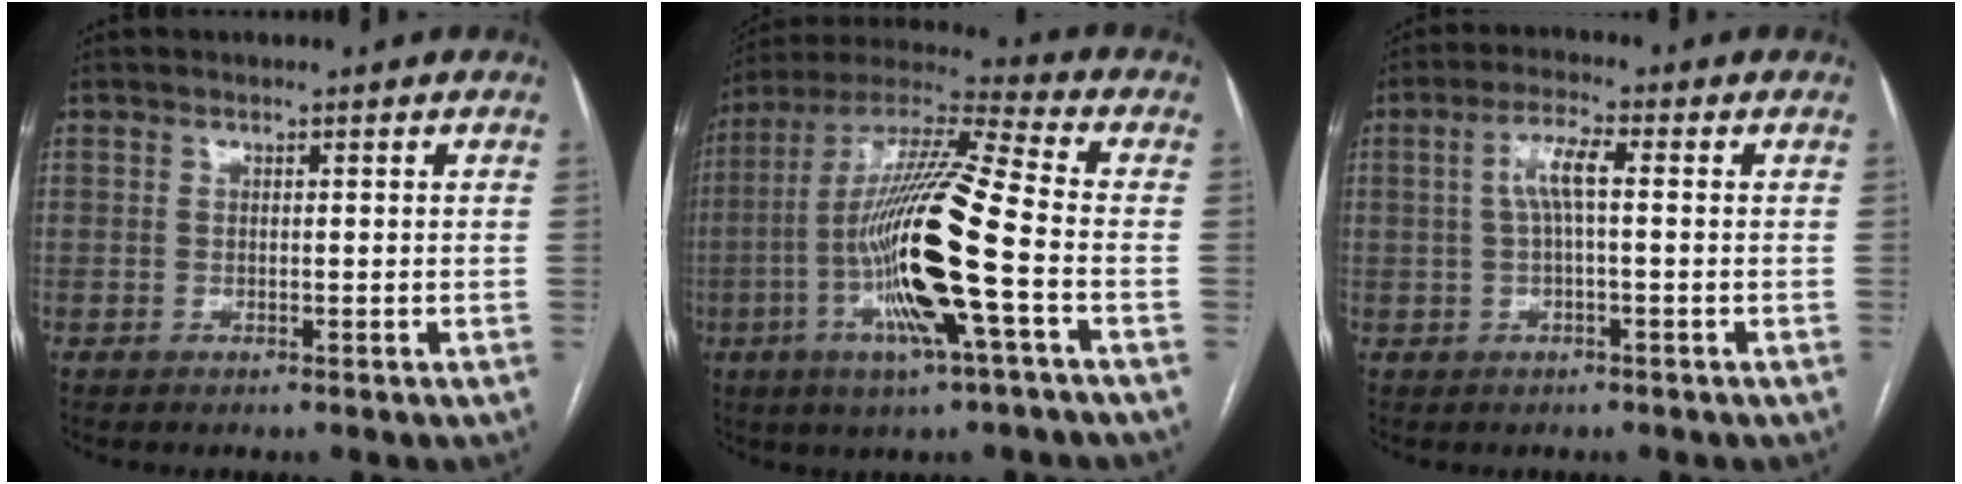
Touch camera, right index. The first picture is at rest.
{"total": 18.5, "force": [-4.4, 0.4, 18.0], "torque": [-0.356, -0.008, -0.088]}
{"total": 4.8, "force": [0.6, 0.7, 4.7], "torque": [-0.093, 0.015, 0.011]}